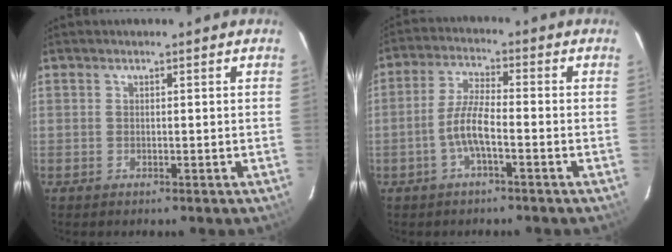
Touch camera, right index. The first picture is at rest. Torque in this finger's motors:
{"motor_torque": [0.83, -0.46, 0.58, 0.13]}